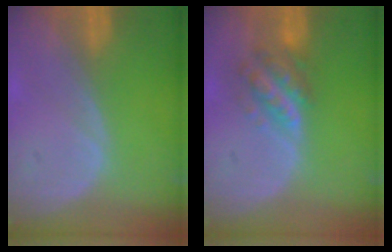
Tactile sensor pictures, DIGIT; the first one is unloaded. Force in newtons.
{"total": 5.7, "press": 5.3, "slide": 2.3}